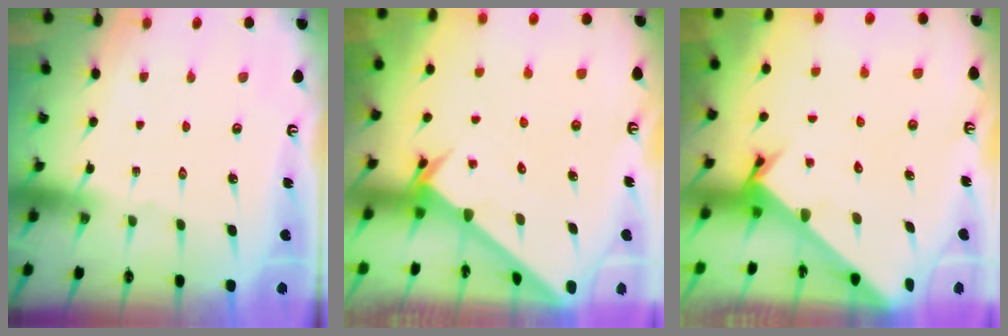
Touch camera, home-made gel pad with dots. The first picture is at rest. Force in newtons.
{"total": 2.9, "press": 2.9, "slide": 0.1}
{"total": 2.6, "press": 2.6, "slide": 0.2}